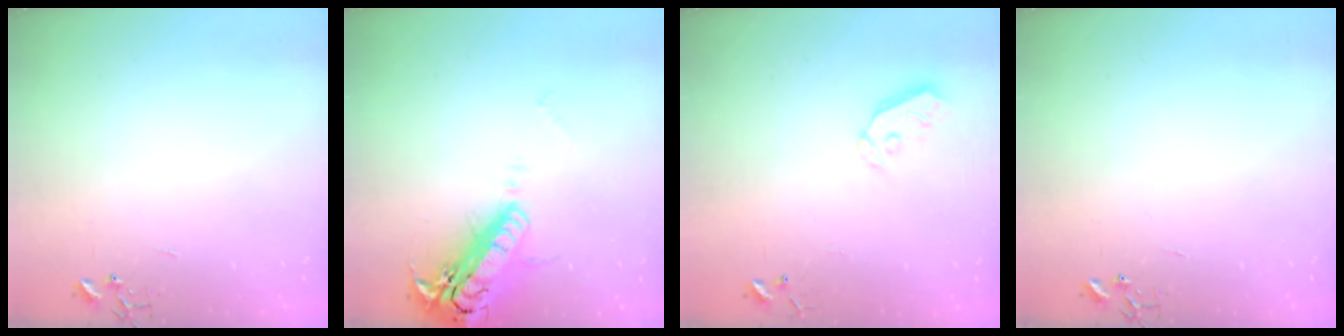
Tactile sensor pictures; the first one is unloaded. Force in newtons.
{"total": 21.3, "press": 20.9, "slide": 4.0}
{"total": 5.3, "press": 5.3, "slide": 0.4}
{"total": 0.0}